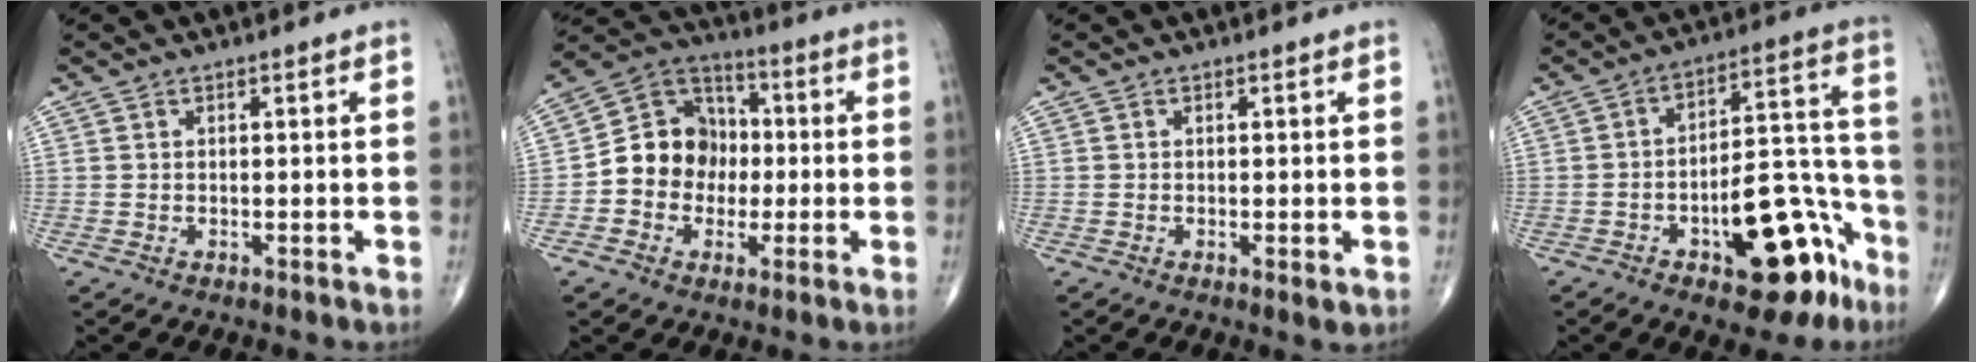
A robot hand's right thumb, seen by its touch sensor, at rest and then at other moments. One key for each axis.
{"total": 13.2, "fx": -1.6, "fy": 11.3, "fz": 6.6, "tx": -0.074, "ty": 0.038, "tz": -0.038}
{"total": 1.4, "fx": -0.3, "fy": 0.4, "fz": 1.3, "tx": -0.024, "ty": -0.006, "tz": -0.005}
{"total": 18.1, "fx": -8.8, "fy": 8.0, "fz": 13.6, "tx": -0.142, "ty": 0.082, "tz": -0.115}